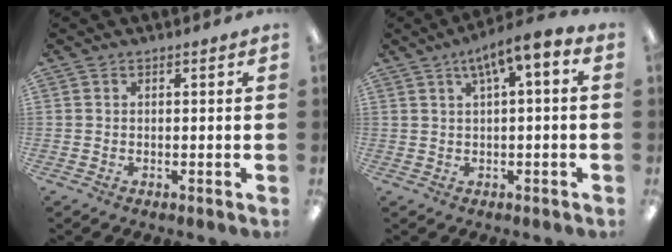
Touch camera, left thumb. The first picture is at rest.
{"total": 6.7, "force": [2.8, 1.5, 5.9], "torque": [-0.108, -0.003, 0.047]}